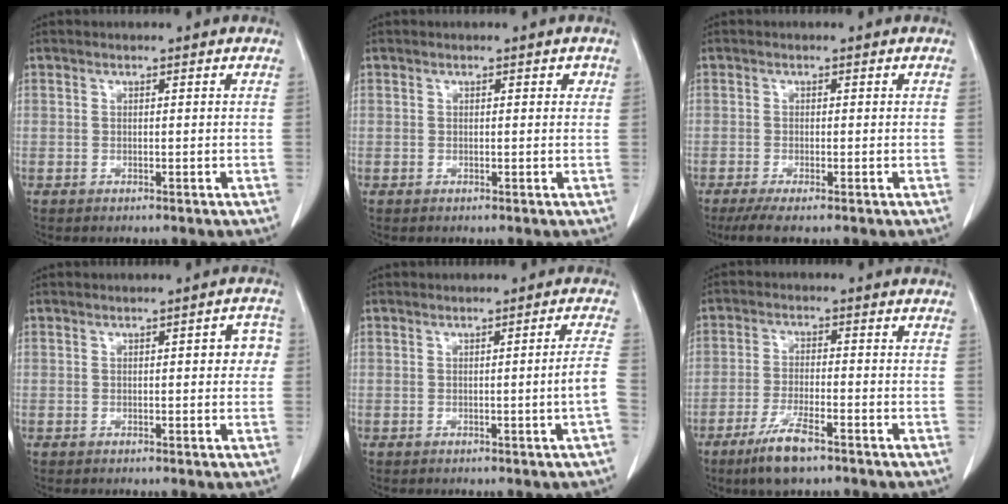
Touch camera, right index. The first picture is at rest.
{"total": 0.9, "force": [0.4, 0.6, 0.6], "torque": [-0.004, 0.004, 0.002]}
{"total": 3.3, "force": [-2.3, 0.3, 2.4], "torque": [-0.048, -0.012, -0.041]}
{"total": 3.4, "force": [0.3, 1.3, 3.1], "torque": [-0.027, 0.012, -0.001]}
{"total": 3.3, "force": [-1.0, -0.9, 3.0], "torque": [-0.037, -0.004, -0.014]}
{"total": 7.0, "force": [-4.7, 1.1, 5.1], "torque": [-0.104, -0.013, -0.082]}